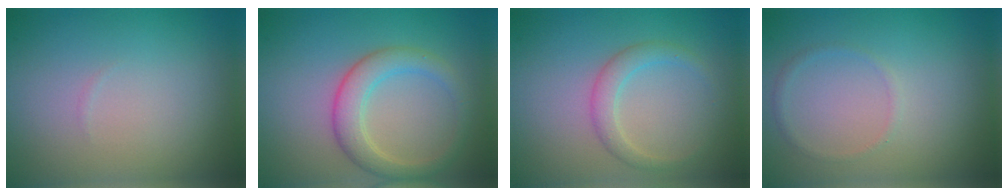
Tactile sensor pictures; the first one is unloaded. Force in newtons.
{"total": 3.6, "press": 3.6, "slide": 0.1}
{"total": 2.0, "press": 2.0, "slide": 0.2}
{"total": 0.8, "press": 0.8, "slide": 0.1}